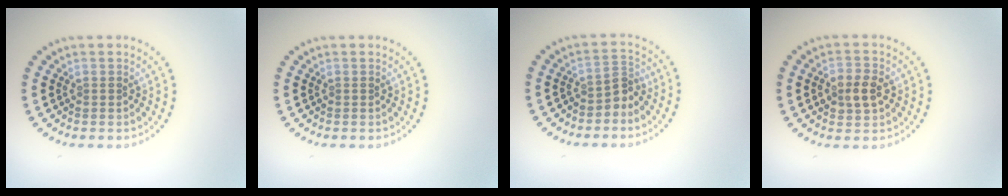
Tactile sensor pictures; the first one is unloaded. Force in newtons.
{"total": 0.0}
{"total": 2.0, "press": 1.5, "slide": 1.3}
{"total": 2.8, "press": 2.8, "slide": 0.1}